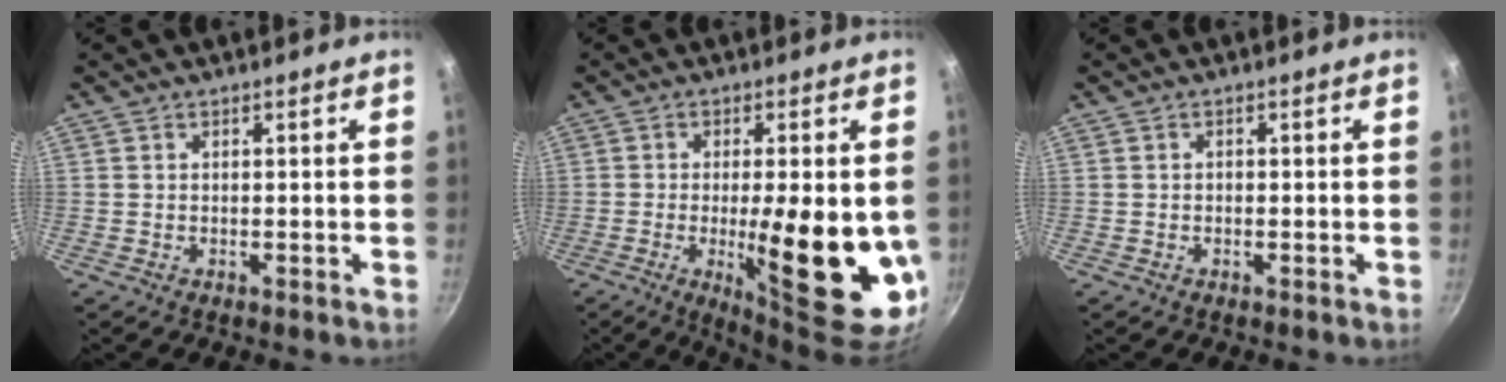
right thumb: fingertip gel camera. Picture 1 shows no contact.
{"total": 17.4, "force": [-2.4, 4.9, 16.5], "torque": [-0.223, -0.007, -0.023]}
{"total": 0.5, "force": [-0.1, 0.4, 0.3], "torque": [-0.005, 0.004, -0.002]}